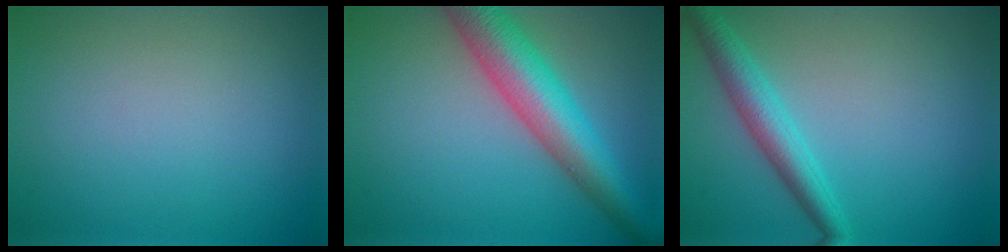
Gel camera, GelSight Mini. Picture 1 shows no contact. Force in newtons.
{"total": 8.1, "press": 8.1, "slide": 0.2}
{"total": 3.8, "press": 3.8, "slide": 0.1}